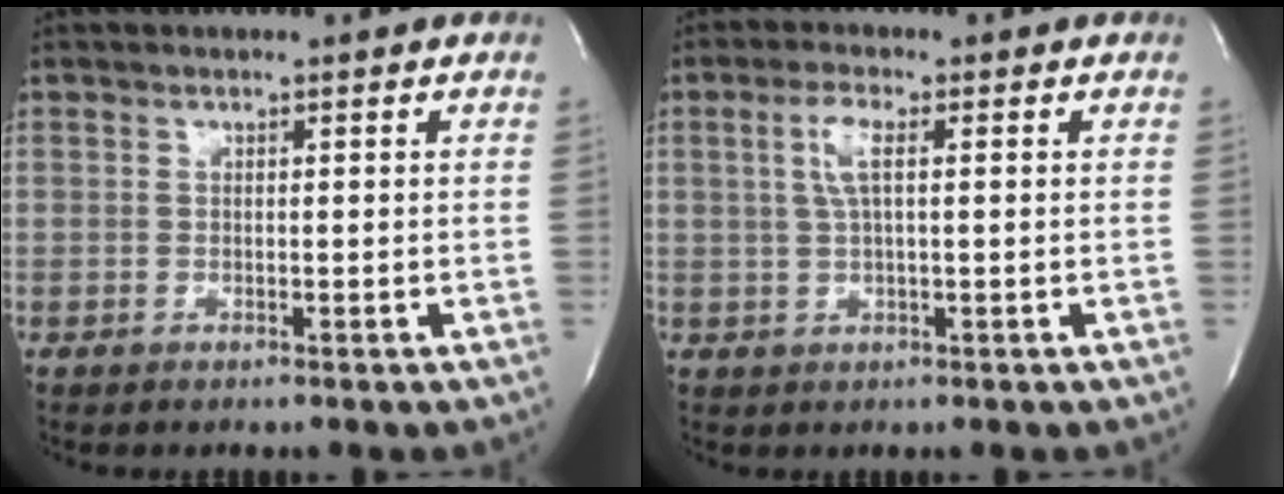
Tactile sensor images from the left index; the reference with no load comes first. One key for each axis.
{"total": 4.0, "fx": 0.9, "fy": 0.9, "fz": 3.8, "tx": -0.080, "ty": 0.006, "tz": 0.018}